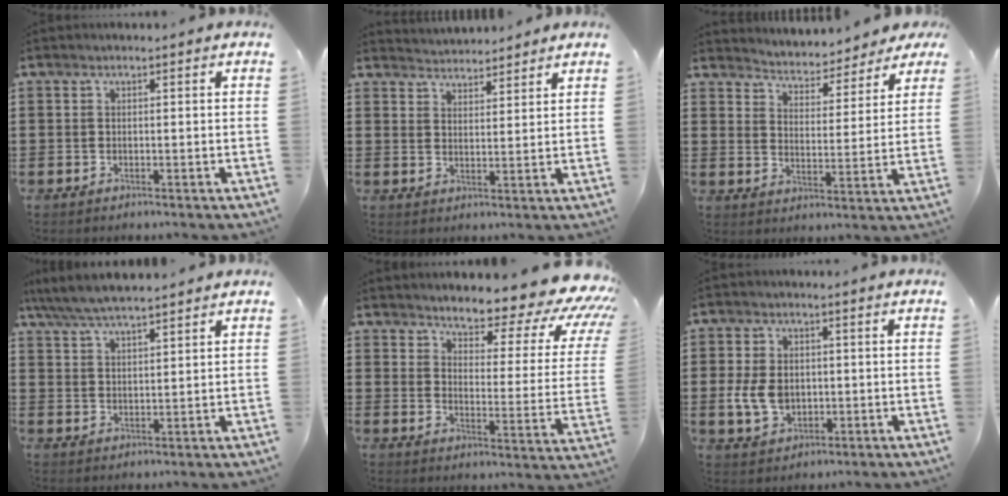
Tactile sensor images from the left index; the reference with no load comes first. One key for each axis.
{"total": 3.2, "fx": 3.2, "fy": 0.0, "fz": -0.4, "tx": -0.002, "ty": -0.014, "tz": 0.059}
{"total": 3.6, "fx": 3.5, "fy": 0.0, "fz": -0.2, "tx": -0.022, "ty": -0.035, "tz": 0.055}
{"total": 4.9, "fx": 4.4, "fy": 0.7, "fz": 2.1, "tx": -0.055, "ty": -0.014, "tz": 0.079}
{"total": 7.1, "fx": 6.0, "fy": 1.3, "fz": 3.6, "tx": -0.065, "ty": -0.055, "tz": 0.093}
{"total": 5.9, "fx": -0.6, "fy": 4.3, "fz": 4.0, "tx": -0.094, "ty": 0.000, "tz": -0.018}